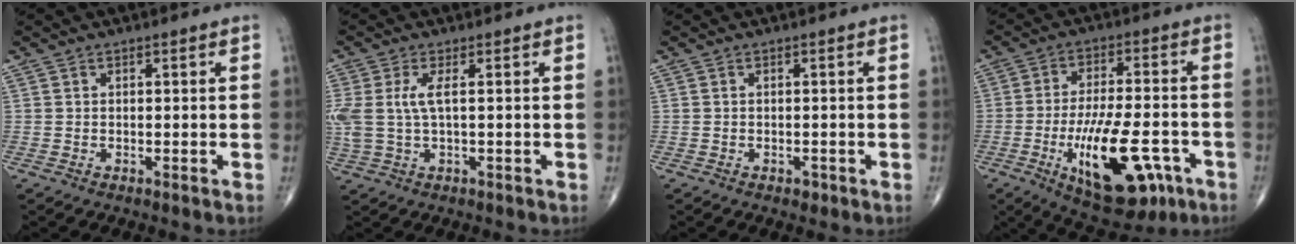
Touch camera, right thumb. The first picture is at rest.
{"total": 6.1, "force": [1.0, 2.1, 5.7], "torque": [-0.167, 0.009, 0.024]}
{"total": 1.0, "force": [-0.6, 0.7, 0.6], "torque": [-0.007, 0.000, -0.007]}
{"total": 18.6, "force": [-6.9, 7.7, 15.5], "torque": [-0.241, 0.018, -0.094]}